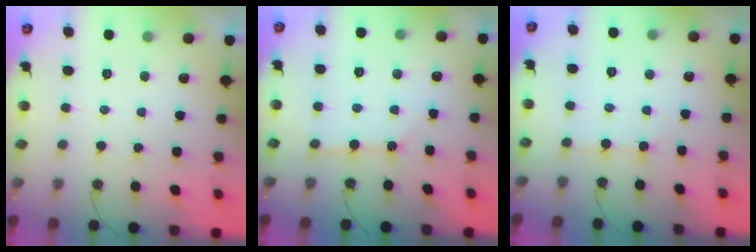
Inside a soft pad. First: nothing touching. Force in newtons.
{"total": 3.8, "press": 3.8, "slide": 0.4}
{"total": 2.0, "press": 1.9, "slide": 0.3}